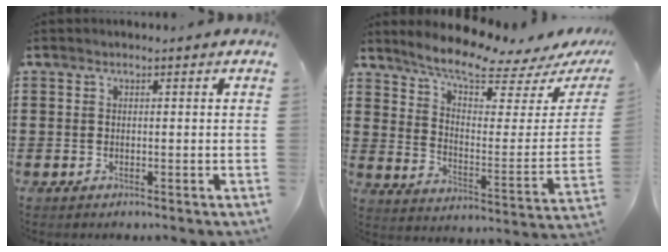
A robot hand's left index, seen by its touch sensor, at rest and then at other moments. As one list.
[{"total": 8.7, "force": [7.5, 1.3, 4.2], "torque": [-0.099, -0.051, 0.131]}]